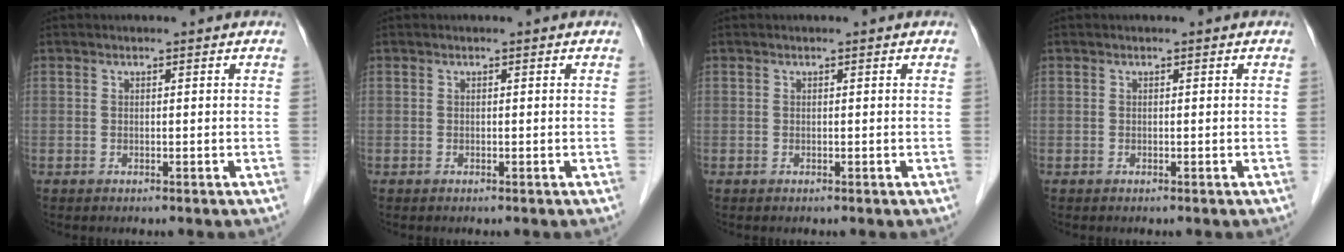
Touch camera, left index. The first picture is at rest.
{"total": 0.0}
{"total": 0.0}
{"total": 0.0}